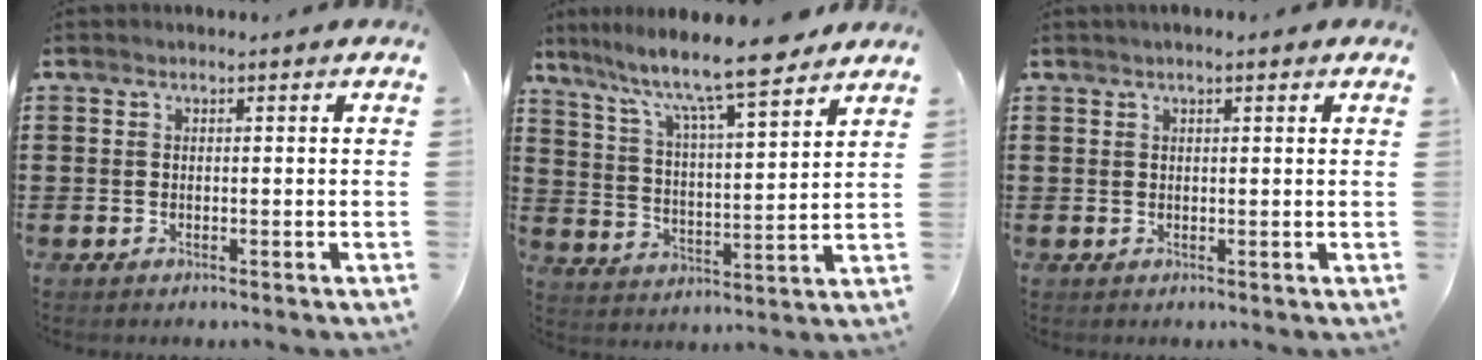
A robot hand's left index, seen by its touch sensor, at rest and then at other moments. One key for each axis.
{"total": 9.1, "fx": 7.8, "fy": 0.6, "fz": 4.6, "tx": -0.110, "ty": -0.050, "tz": 0.129}
{"total": 1.3, "fx": 0.8, "fy": 0.1, "fz": 1.0, "tx": -0.020, "ty": 0.002, "tz": 0.015}